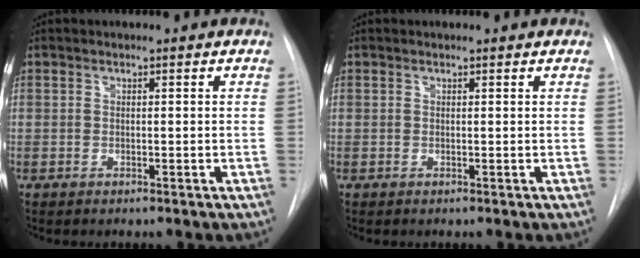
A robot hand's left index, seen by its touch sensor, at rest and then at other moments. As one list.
[{"total": 0.0}]